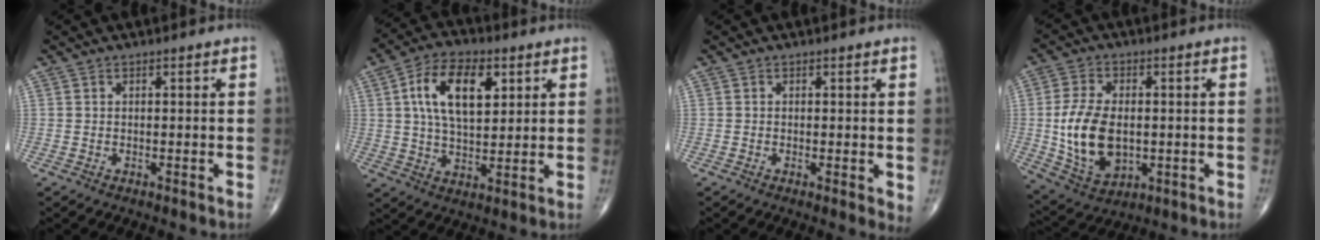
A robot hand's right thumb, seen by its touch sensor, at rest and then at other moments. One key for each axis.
{"total": 13.4, "fx": 4.1, "fy": 7.0, "fz": 10.6, "tx": -0.175, "ty": -0.004, "tz": 0.072}
{"total": 2.2, "fx": 0.0, "fy": 0.7, "fz": 2.1, "tx": -0.031, "ty": -0.008, "tz": -0.005}
{"total": 13.8, "fx": -0.7, "fy": 8.4, "fz": 10.9, "tx": -0.201, "ty": -0.007, "tz": 0.001}